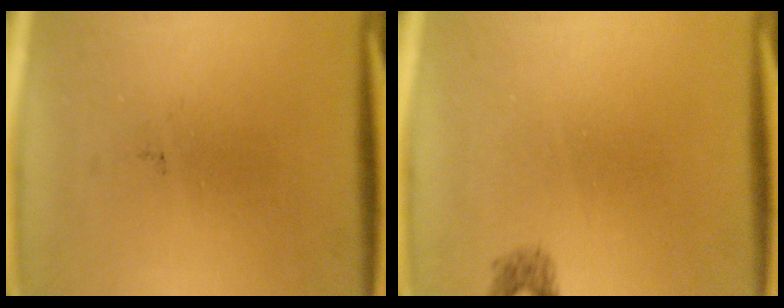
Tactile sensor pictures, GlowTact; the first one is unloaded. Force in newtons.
{"total": 1.0}